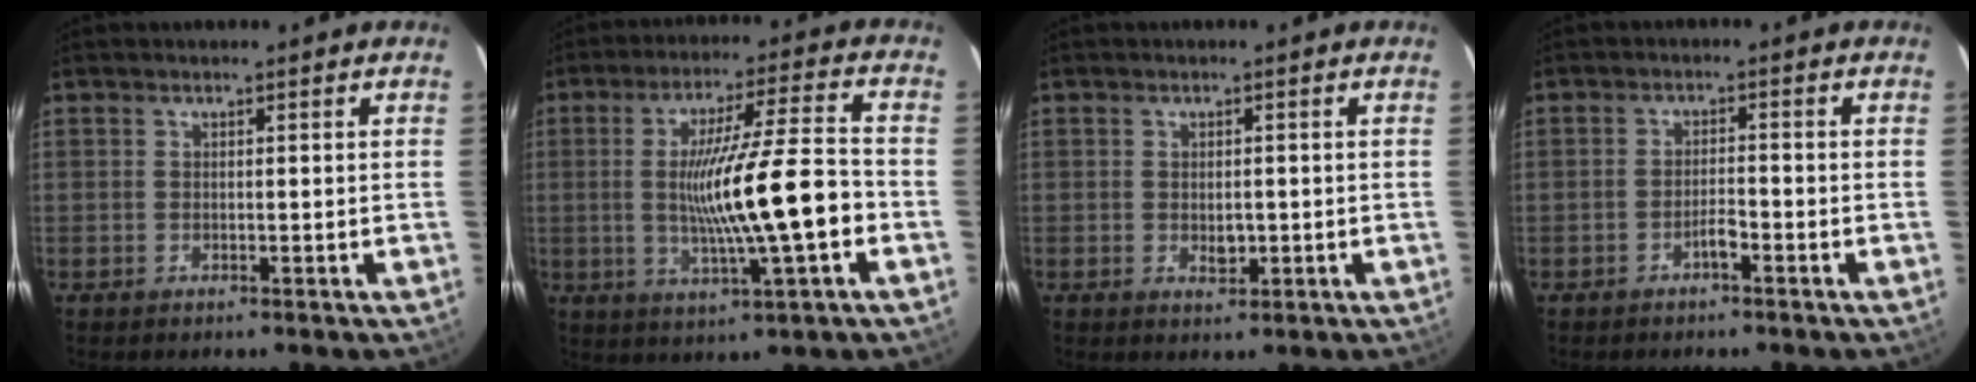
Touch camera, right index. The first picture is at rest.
{"total": 14.4, "force": [-2.2, 0.1, 14.3], "torque": [-0.250, 0.001, -0.036]}
{"total": 2.1, "force": [-0.3, 1.1, 1.7], "torque": [-0.030, -0.002, 0.000]}
{"total": 2.1, "force": [-1.4, 0.3, 1.6], "torque": [-0.025, 0.003, -0.025]}